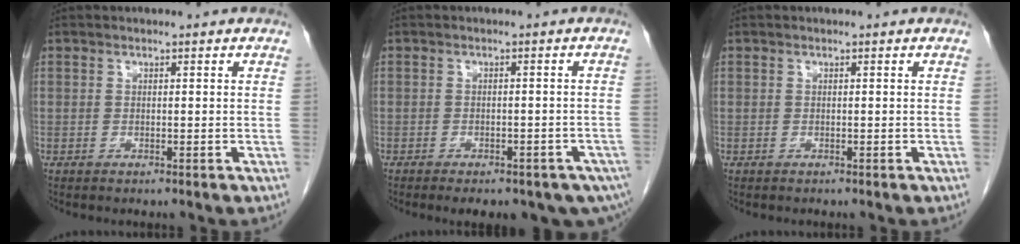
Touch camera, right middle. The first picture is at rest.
{"total": 13.8, "force": [-9.4, 5.8, 8.3], "torque": [-0.102, -0.010, -0.106]}
{"total": 0.0}